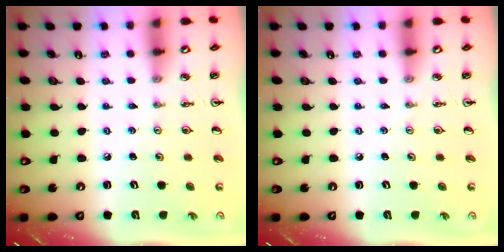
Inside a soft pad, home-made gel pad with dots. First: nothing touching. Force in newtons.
{"total": 0.0}